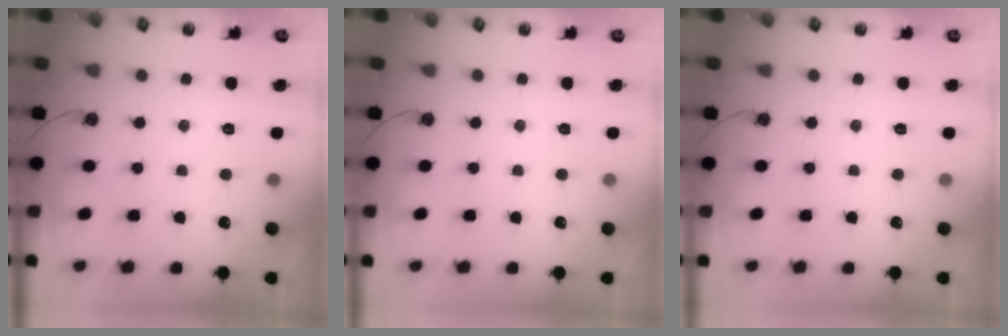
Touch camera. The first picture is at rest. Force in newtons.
{"total": 0.0}
{"total": 0.0}